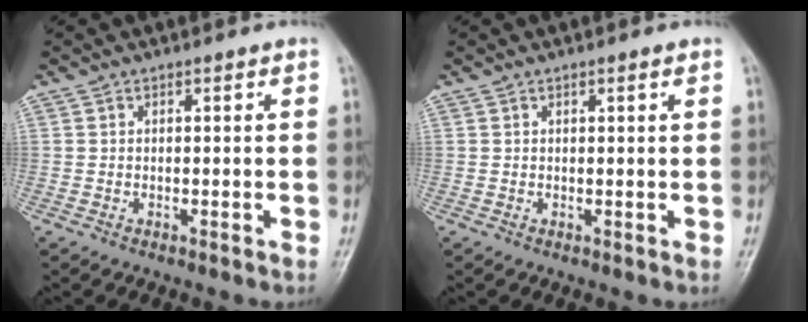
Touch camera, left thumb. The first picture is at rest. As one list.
[{"total": 0.8, "force": [0.4, 0.0, 0.6], "torque": [-0.011, 0.000, 0.007]}]